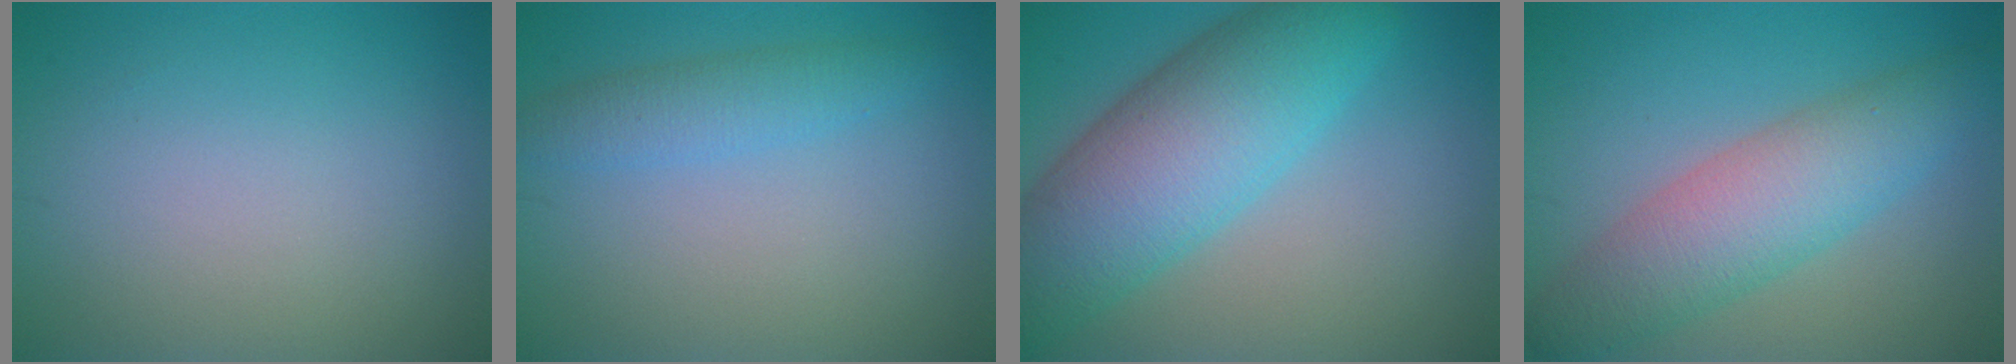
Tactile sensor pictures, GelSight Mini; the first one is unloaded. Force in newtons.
{"total": 2.6, "press": 2.6, "slide": 0.0}
{"total": 10.0, "press": 10.0, "slide": 0.2}
{"total": 6.4, "press": 6.4, "slide": 0.1}